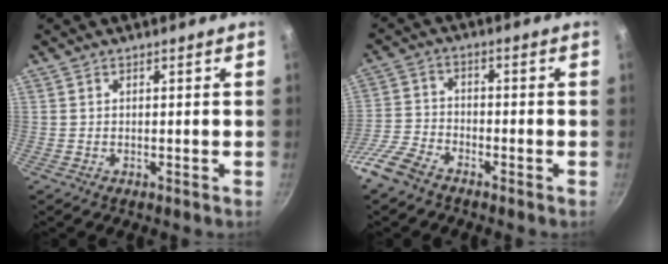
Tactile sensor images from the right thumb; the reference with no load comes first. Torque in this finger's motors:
{"motor_torque": [1.45, 0.20, 0.41, -0.28, 0.04]}